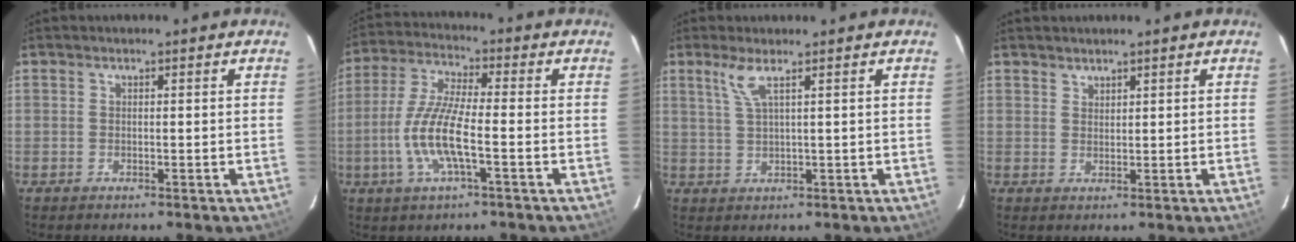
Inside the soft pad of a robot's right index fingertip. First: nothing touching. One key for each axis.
{"total": 11.0, "fx": -3.1, "fy": 2.0, "fz": 10.4, "tx": -0.221, "ty": -0.003, "tz": -0.063}
{"total": 3.3, "fx": 1.9, "fy": -0.2, "fz": 2.7, "tx": -0.060, "ty": -0.002, "tz": 0.044}
{"total": 1.4, "fx": 1.3, "fy": 0.5, "fz": 0.1, "tx": 0.003, "ty": 0.004, "tz": 0.025}